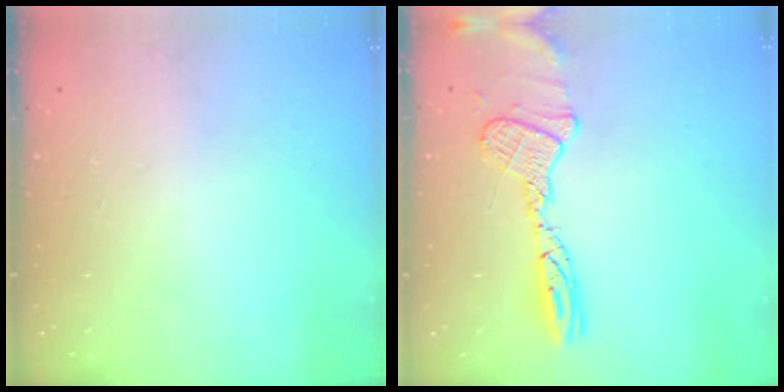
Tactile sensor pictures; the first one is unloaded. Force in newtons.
{"total": 12.8, "press": 12.7, "slide": 1.0}